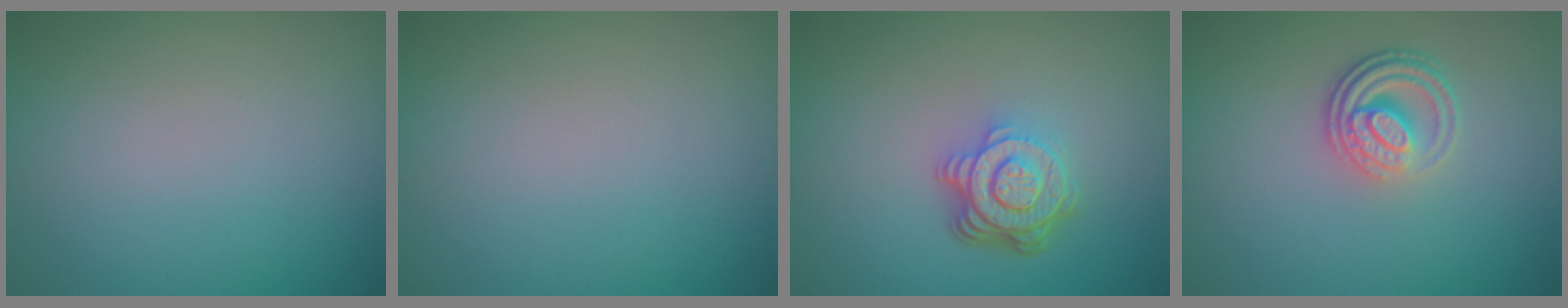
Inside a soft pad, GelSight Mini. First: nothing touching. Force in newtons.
{"total": 0.0}
{"total": 4.9, "press": 3.5, "slide": 3.4}
{"total": 3.8, "press": 2.7, "slide": 2.7}